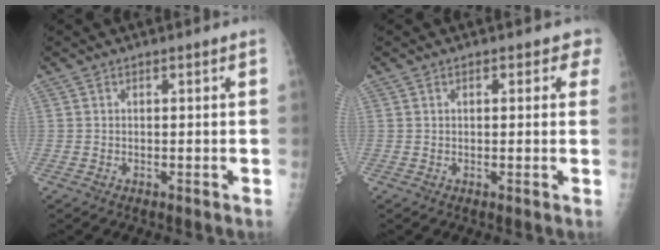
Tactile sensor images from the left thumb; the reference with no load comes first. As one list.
[{"total": 2.2, "force": [1.2, 1.4, 1.1], "torque": [0.014, 0.000, 0.007]}]